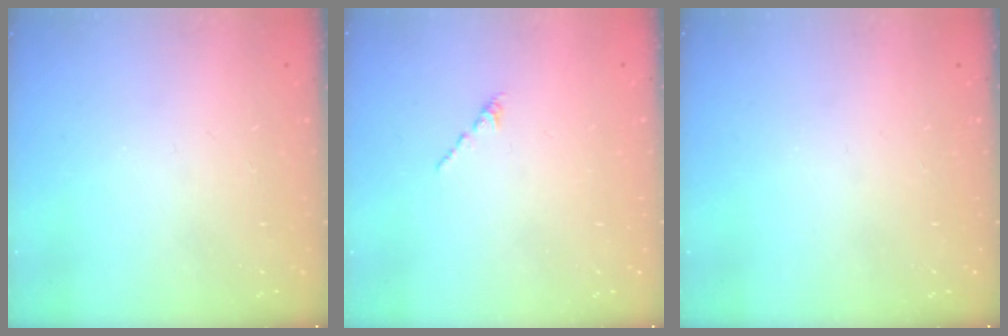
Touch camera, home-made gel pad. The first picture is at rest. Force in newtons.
{"total": 0.6, "press": 0.5, "slide": 0.3}
{"total": 0.0}